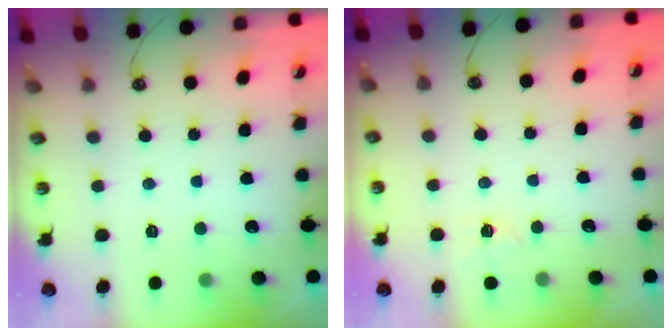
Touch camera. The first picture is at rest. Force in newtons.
{"total": 3.6, "press": 3.6, "slide": 0.3}